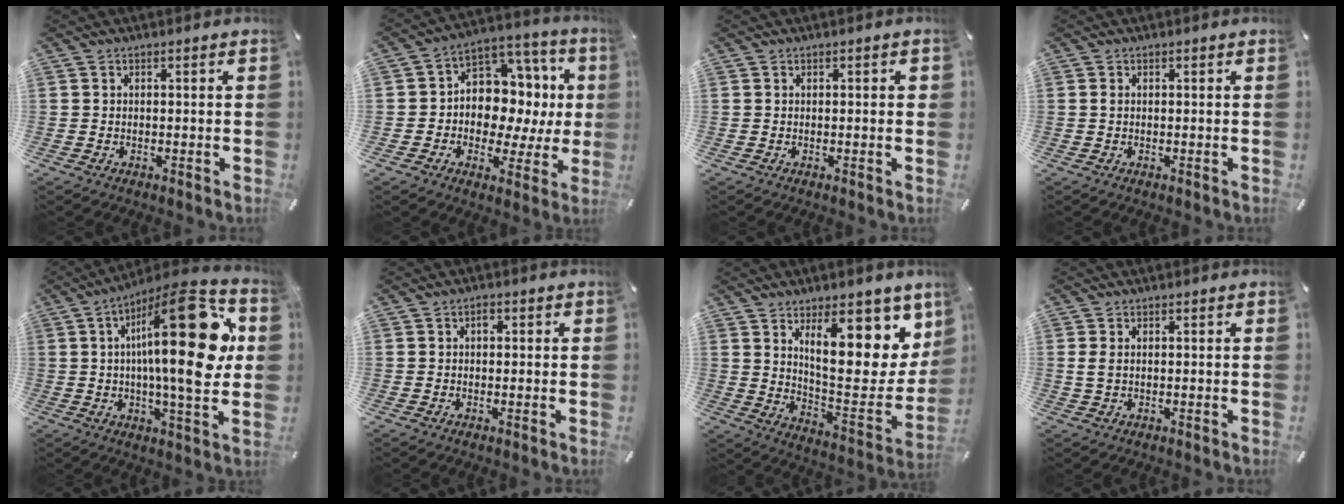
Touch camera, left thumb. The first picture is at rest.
{"total": 12.2, "force": [0.9, 10.4, 6.4], "torque": [-0.078, -0.029, 0.025]}
{"total": 0.9, "force": [0.1, 0.3, 0.9], "torque": [-0.008, -0.001, -0.002]}
{"total": 0.6, "force": [0.0, 0.4, 0.5], "torque": [-0.010, 0.002, -0.001]}
{"total": 27.2, "force": [4.5, 8.3, 25.5], "torque": [-0.396, -0.025, 0.060]}
{"total": 1.4, "force": [0.2, 0.9, 1.0], "torque": [-0.011, 0.003, 0.000]}
{"total": 20.2, "force": [10.3, 8.4, 15.2], "torque": [-0.203, -0.069, 0.165]}
{"total": 1.8, "force": [0.4, 1.0, 1.4], "torque": [-0.030, 0.004, 0.006]}